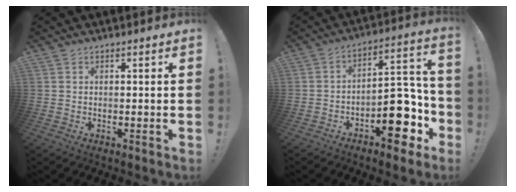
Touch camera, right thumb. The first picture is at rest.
{"total": 15.7, "force": [-6.9, 8.0, 11.6], "torque": [-0.120, 0.051, -0.103]}